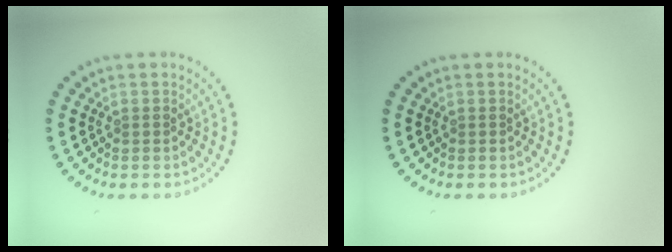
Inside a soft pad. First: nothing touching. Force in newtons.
{"total": 0.0}